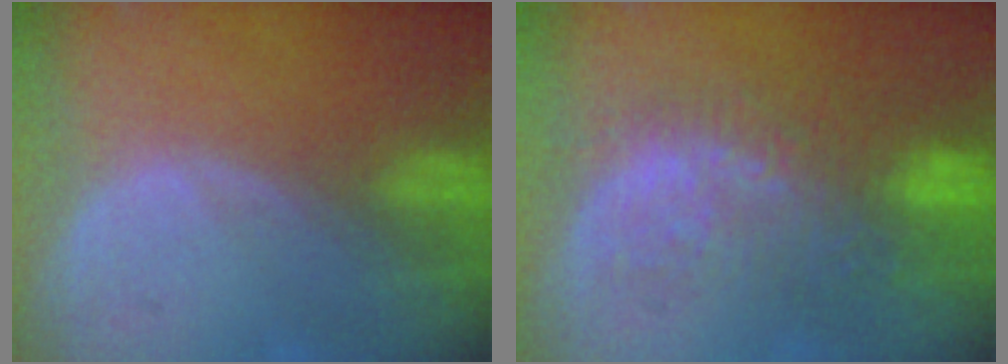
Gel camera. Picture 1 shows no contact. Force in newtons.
{"total": 10.4, "press": 9.5, "slide": 4.2}